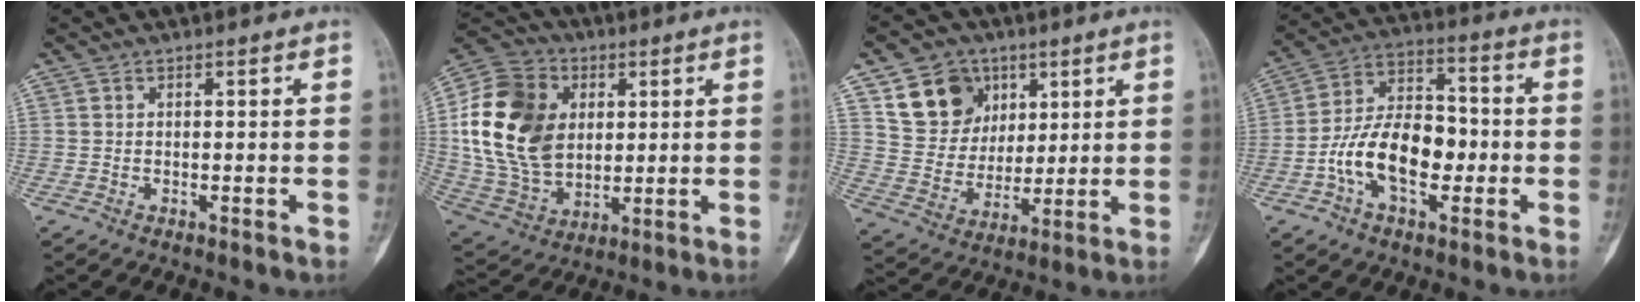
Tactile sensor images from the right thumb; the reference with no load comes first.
{"total": 21.3, "force": [3.5, 15.6, 14.0], "torque": [-0.260, -0.002, 0.073]}
{"total": 13.1, "force": [6.3, 10.6, 4.6], "torque": [-0.045, -0.024, 0.121]}
{"total": 14.6, "force": [-3.4, 8.6, 11.3], "torque": [-0.187, 0.042, -0.065]}